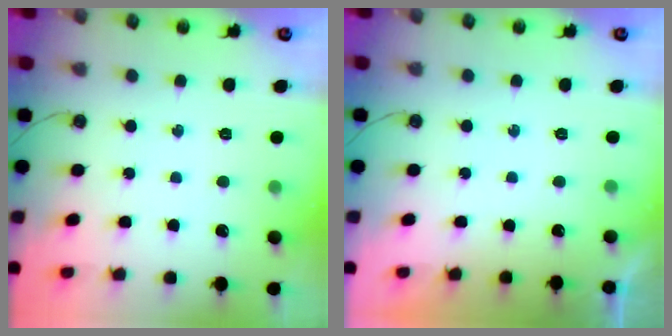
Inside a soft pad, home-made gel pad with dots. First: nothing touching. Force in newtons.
{"total": 0.0}